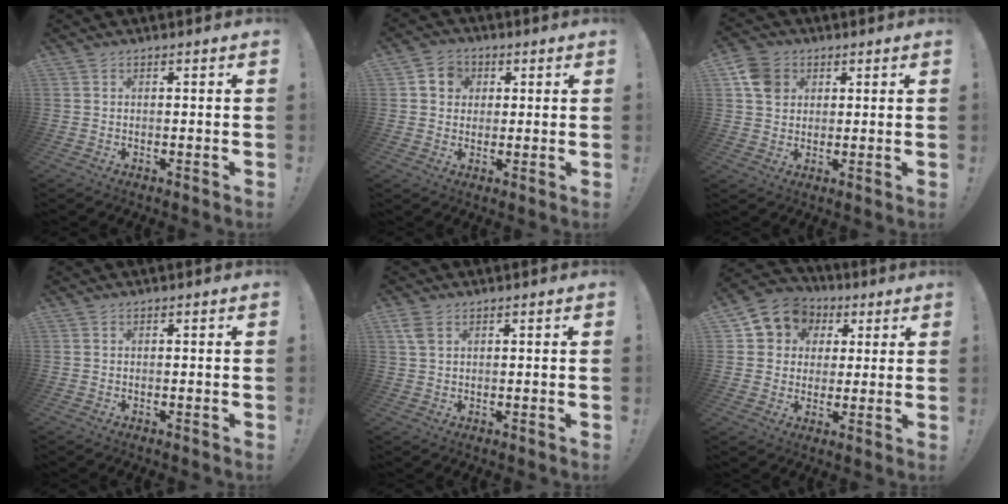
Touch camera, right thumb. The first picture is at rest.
{"total": 6.4, "force": [1.6, 5.8, 2.2], "torque": [-0.036, 0.004, 0.033]}
{"total": 7.3, "force": [2.7, 6.1, 3.0], "torque": [-0.046, 0.001, 0.057]}
{"total": 0.0}
{"total": 3.7, "force": [1.8, 2.0, 2.5], "torque": [-0.051, 0.002, 0.035]}
{"total": 9.9, "force": [3.7, 8.8, 2.6], "torque": [-0.043, -0.017, 0.077]}